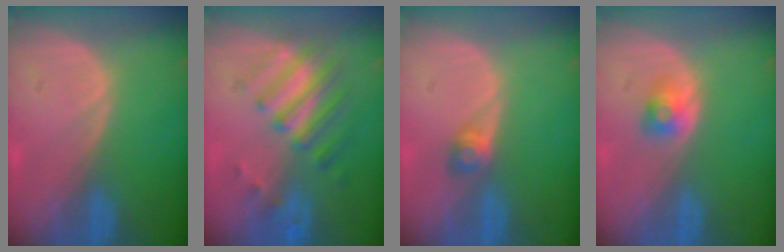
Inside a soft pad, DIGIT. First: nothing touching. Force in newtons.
{"total": 7.8, "press": 6.9, "slide": 3.6}
{"total": 2.5, "press": 2.3, "slide": 1.0}
{"total": 2.6, "press": 2.4, "slide": 1.2}